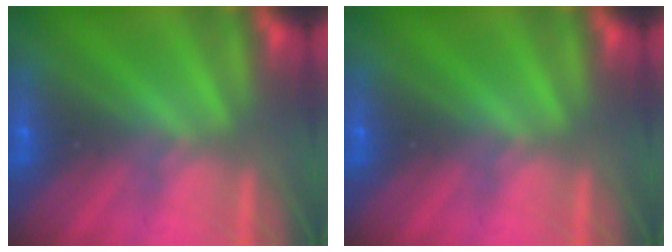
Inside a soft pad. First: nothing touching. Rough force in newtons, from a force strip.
{"total": 0.0}